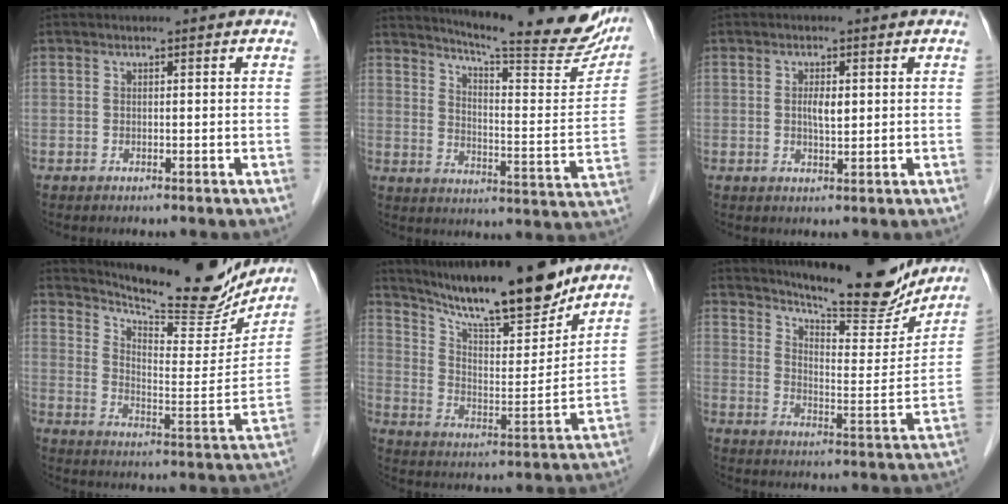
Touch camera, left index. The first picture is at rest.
{"total": 24.1, "force": [21.4, 2.2, 10.9], "torque": [-0.157, -0.075, 0.266]}
{"total": 2.3, "force": [0.2, 0.8, 2.2], "torque": [-0.041, -0.004, 0.006]}
{"total": 19.8, "force": [18.2, 3.4, 7.0], "torque": [-0.111, -0.042, 0.251]}
{"total": 18.5, "force": [16.2, 2.2, 8.8], "torque": [-0.145, -0.014, 0.260]}
{"total": 18.5, "force": [16.6, 2.8, 7.5], "torque": [-0.112, -0.036, 0.229]}